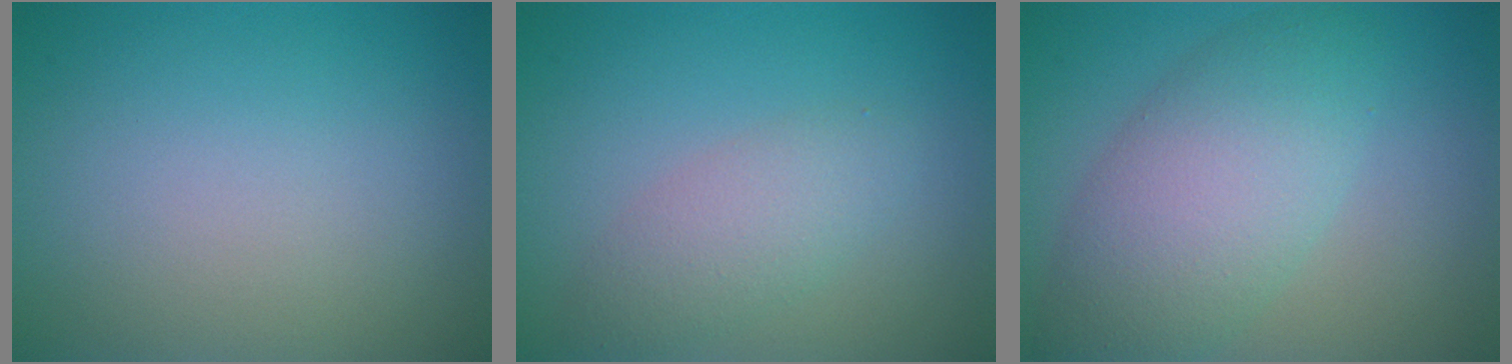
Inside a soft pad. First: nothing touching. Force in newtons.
{"total": 2.8, "press": 2.8, "slide": 0.0}
{"total": 6.6, "press": 6.6, "slide": 0.3}